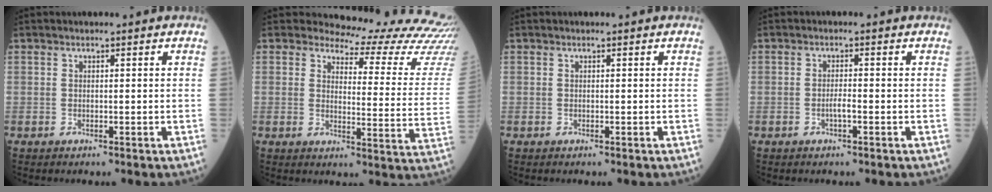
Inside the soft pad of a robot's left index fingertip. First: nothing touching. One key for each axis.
{"total": 18.9, "fx": 18.7, "fy": 1.9, "fz": 2.2, "tx": -0.006, "ty": -0.158, "tz": 0.176}
{"total": 0.0}
{"total": 1.5, "fx": -1.2, "fy": 0.0, "fz": 0.9, "tx": -0.019, "ty": -0.005, "tz": -0.021}